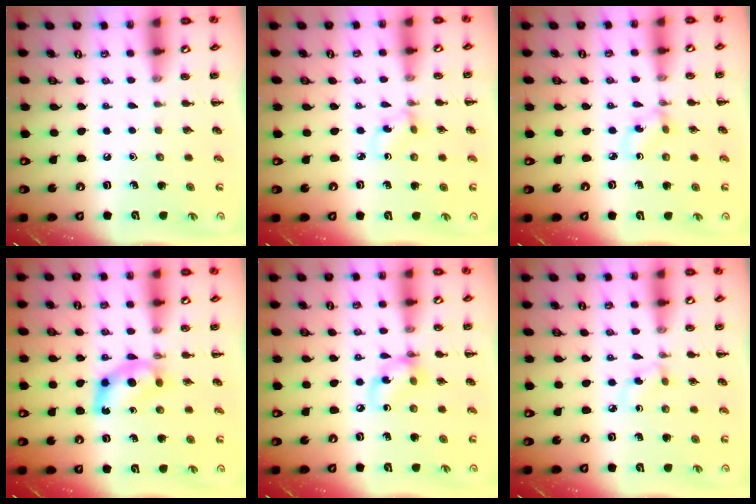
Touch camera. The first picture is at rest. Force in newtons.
{"total": 1.5, "press": 1.3, "slide": 0.7}
{"total": 1.4, "press": 1.3, "slide": 0.6}
{"total": 6.2, "press": 6.2, "slide": 0.9}
{"total": 7.0, "press": 6.9, "slide": 1.1}
{"total": 2.9, "press": 2.7, "slide": 1.2}